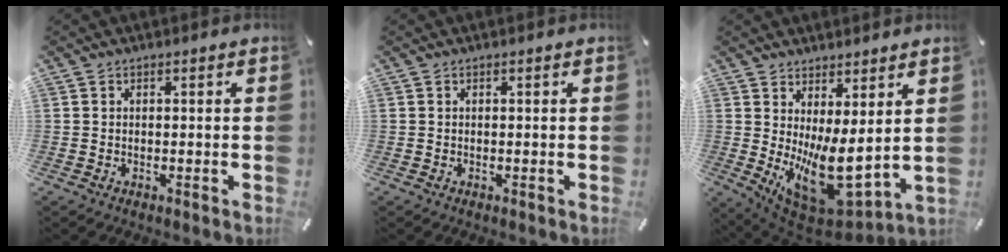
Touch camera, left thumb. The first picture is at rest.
{"total": 0.0}
{"total": 15.0, "force": [0.5, 8.3, 12.5], "torque": [-0.186, -0.052, 0.032]}